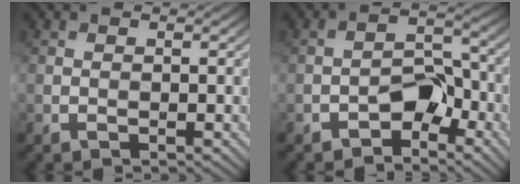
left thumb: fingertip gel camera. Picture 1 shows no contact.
{"total": 4.5, "force": [-3.0, 2.2, 2.5], "torque": [-0.035, 0.014, -0.051]}